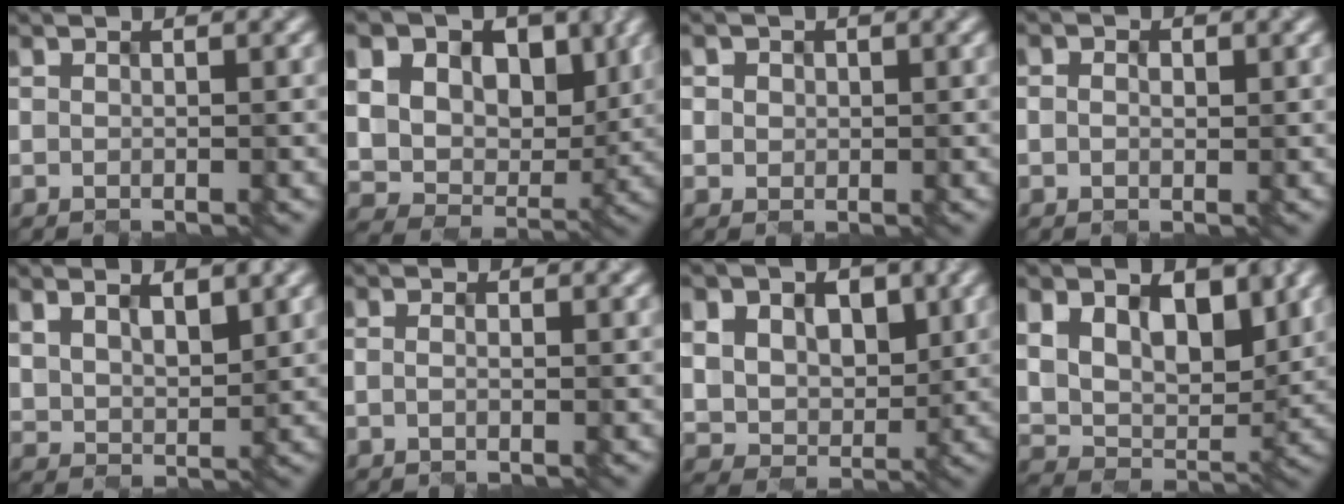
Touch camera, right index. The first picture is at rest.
{"total": 13.0, "force": [4.7, 9.4, 7.7], "torque": [-0.127, 0.029, 0.069]}
{"total": 1.5, "force": [0.5, 1.4, 0.2], "torque": [-0.009, 0.001, 0.008]}
{"total": 1.3, "force": [0.0, 1.1, 0.6], "torque": [-0.008, 0.003, -0.002]}
{"total": 3.8, "force": [1.9, 2.2, 2.5], "torque": [-0.056, -0.004, 0.034]}
{"total": 0.8, "force": [-0.1, 0.5, 0.7], "torque": [-0.004, -0.001, -0.010]}
{"total": 9.9, "force": [3.3, 7.8, 5.2], "torque": [-0.091, 0.019, 0.049]}
{"total": 7.9, "force": [3.0, 5.2, 5.3], "torque": [-0.103, 0.000, 0.031]}